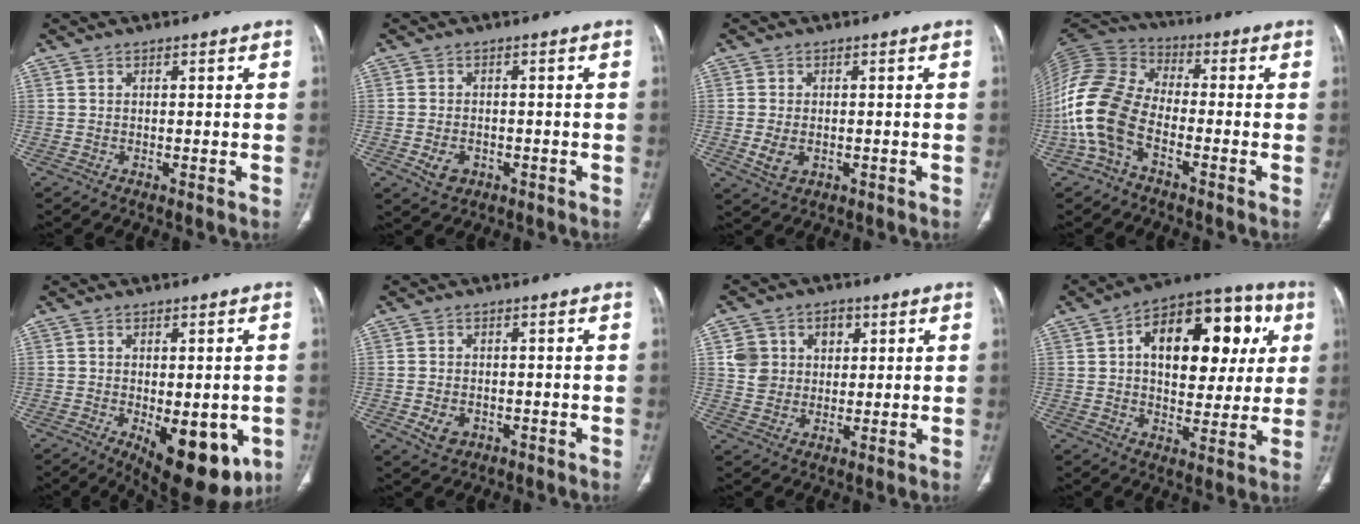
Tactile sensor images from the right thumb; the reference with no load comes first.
{"total": 4.1, "force": [-1.5, 3.1, 2.3], "torque": [-0.035, 0.005, -0.016]}
{"total": 4.2, "force": [-0.9, 2.9, 2.9], "torque": [-0.056, -0.002, -0.007]}
{"total": 15.6, "force": [-5.1, 9.6, 11.2], "torque": [-0.249, 0.045, -0.109]}
{"total": 14.3, "force": [-4.6, 6.6, 11.8], "torque": [-0.135, -0.011, -0.046]}
{"total": 4.2, "force": [-1.4, 3.2, 2.4], "torque": [-0.037, 0.004, -0.014]}
{"total": 8.6, "force": [2.5, 7.6, 3.4], "torque": [-0.020, -0.002, 0.048]}
{"total": 21.7, "force": [5.4, 12.3, 17.1], "torque": [-0.195, 0.018, 0.073]}